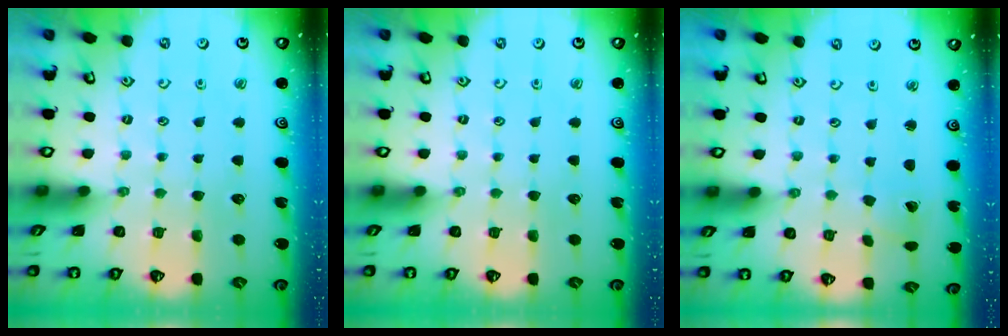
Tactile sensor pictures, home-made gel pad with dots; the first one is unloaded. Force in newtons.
{"total": 0.0}
{"total": 2.8, "press": 2.8, "slide": 0.1}